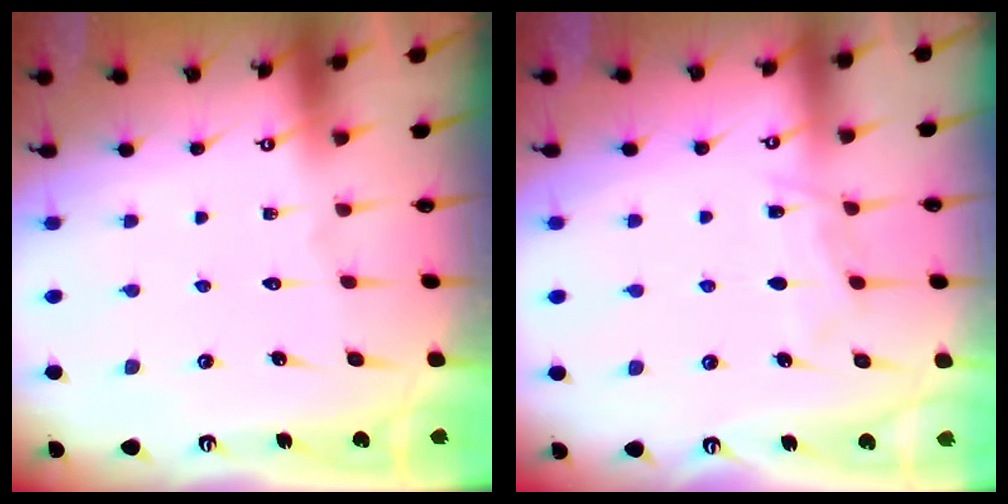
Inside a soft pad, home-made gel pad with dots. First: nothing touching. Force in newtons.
{"total": 5.6, "press": 5.6, "slide": 0.4}